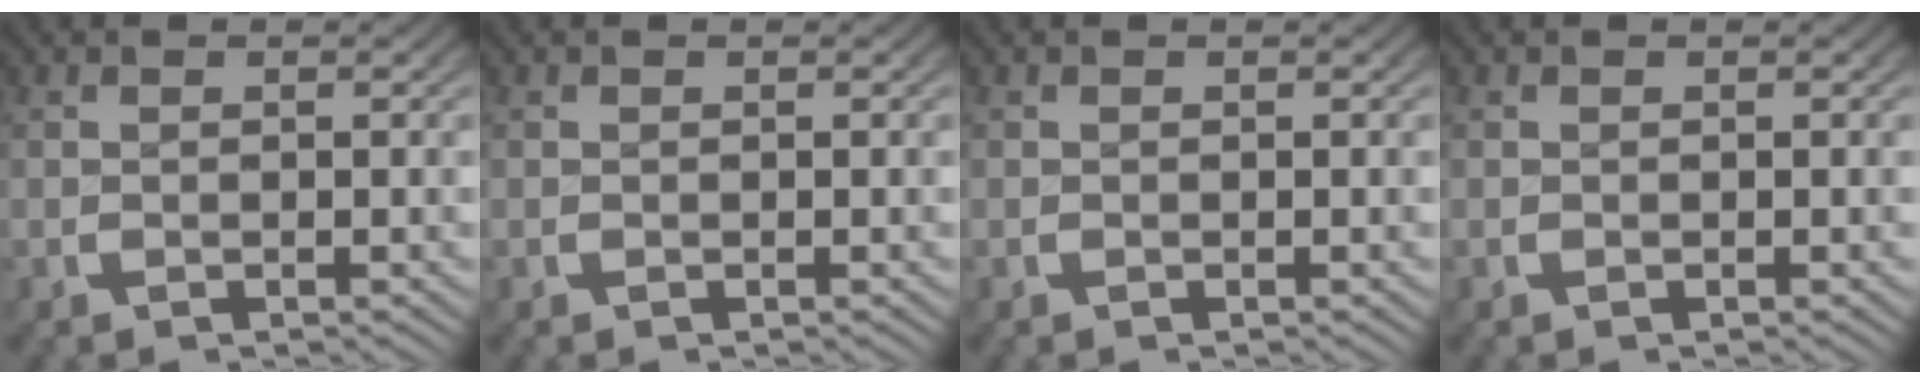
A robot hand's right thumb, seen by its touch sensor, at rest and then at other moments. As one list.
[{"total": 0.0}, {"total": 0.0}, {"total": 0.0}]